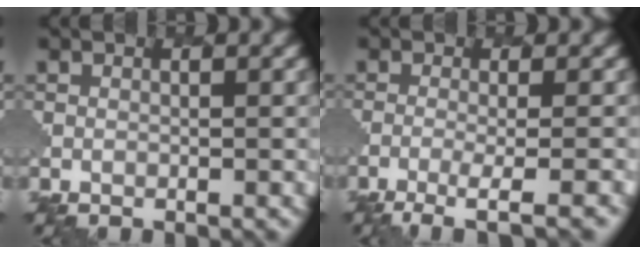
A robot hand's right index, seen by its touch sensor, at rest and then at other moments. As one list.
[{"total": 3.7, "force": [-1.9, 0.7, 3.1], "torque": [-0.043, 0.000, -0.041]}]